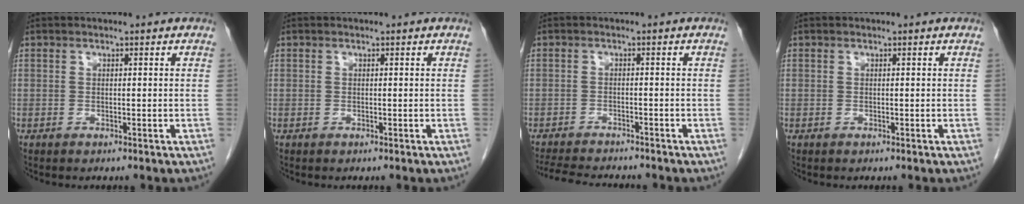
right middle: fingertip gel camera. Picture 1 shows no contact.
{"total": 0.0}
{"total": 9.0, "force": [-8.3, 1.2, 3.3], "torque": [-0.058, -0.012, -0.124]}
{"total": 0.0}